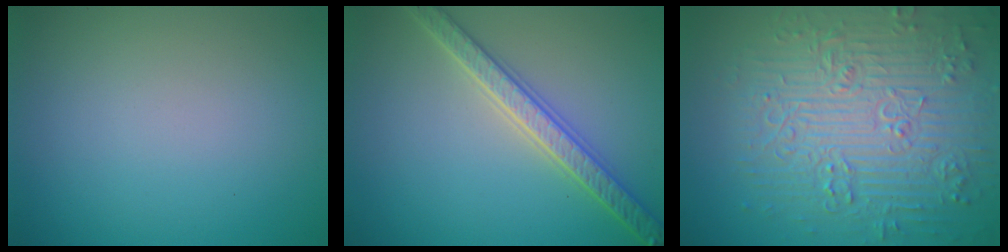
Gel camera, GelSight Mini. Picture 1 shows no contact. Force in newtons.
{"total": 4.0, "press": 3.9, "slide": 0.9}
{"total": 9.4, "press": 6.8, "slide": 6.5}